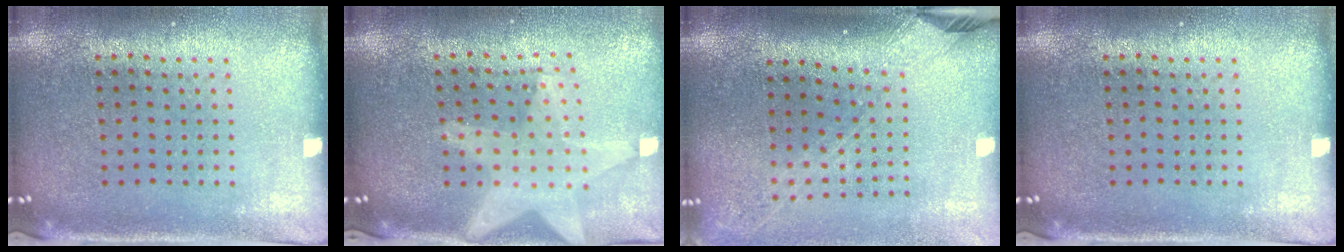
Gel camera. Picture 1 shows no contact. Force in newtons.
{"total": 2.2, "press": 1.8, "slide": 1.3}
{"total": 2.2, "press": 1.6, "slide": 1.5}
{"total": 0.0}